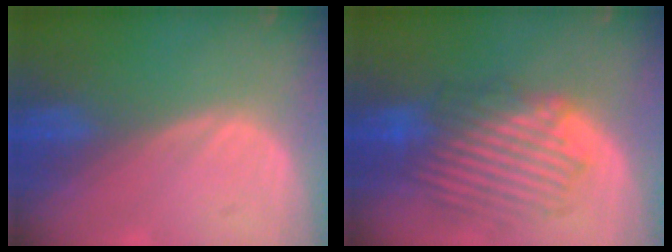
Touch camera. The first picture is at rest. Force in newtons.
{"total": 8.5, "press": 8.3, "slide": 1.7}